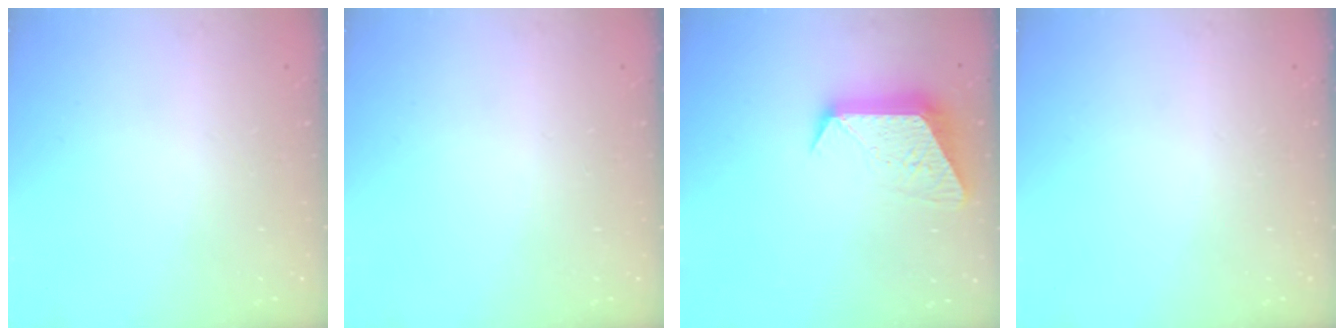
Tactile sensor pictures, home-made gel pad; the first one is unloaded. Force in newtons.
{"total": 0.0}
{"total": 11.3, "press": 11.3, "slide": 1.0}
{"total": 0.0}